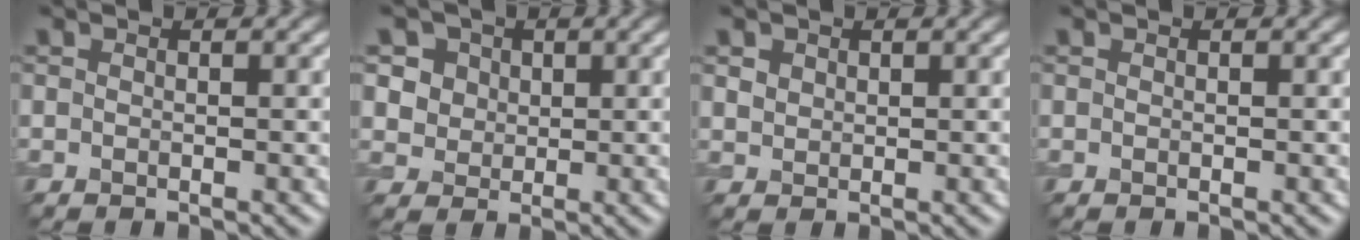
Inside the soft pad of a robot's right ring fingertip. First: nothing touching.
{"total": 5.6, "force": [2.6, 4.5, 2.2], "torque": [-0.046, 0.007, 0.042]}
{"total": 1.2, "force": [0.7, 0.9, 0.3], "torque": [-0.009, -0.004, 0.019]}
{"total": 0.0}